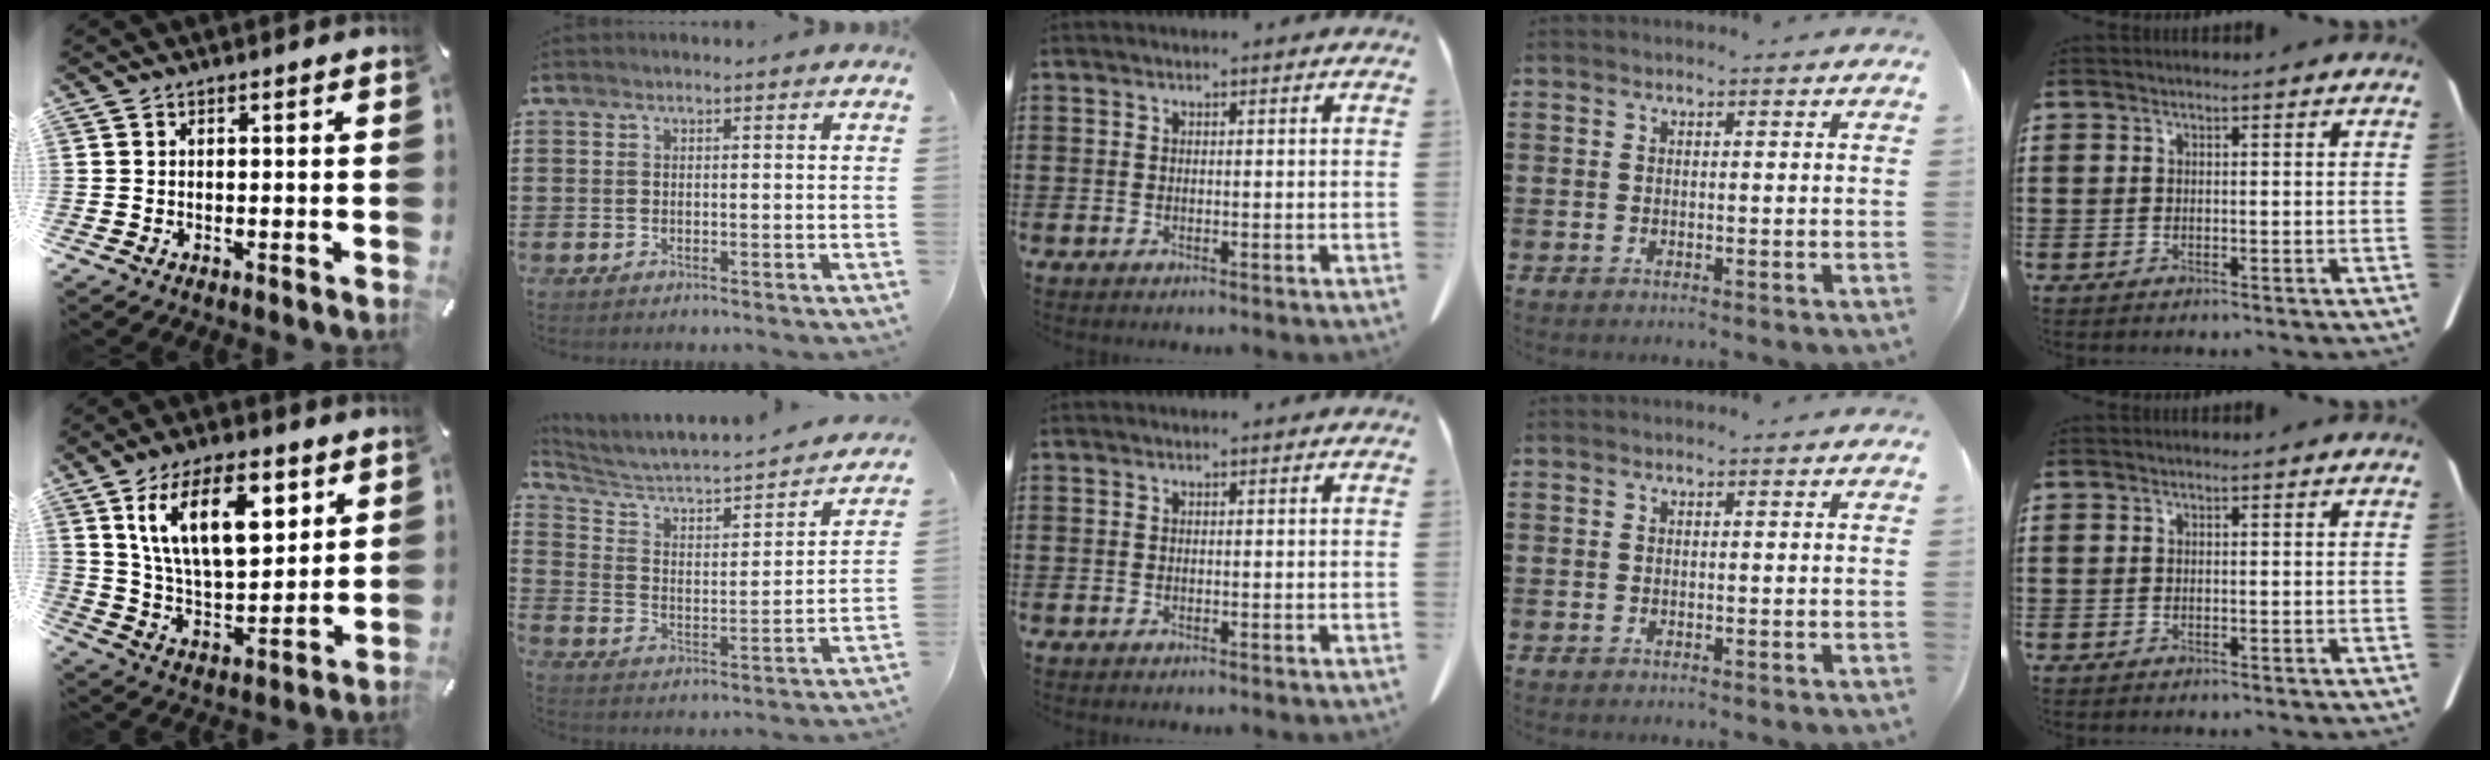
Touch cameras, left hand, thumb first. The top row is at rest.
{"thumb": {"total": 19.0, "force": [9.4, 9.4, 13.6], "torque": [-0.263, -0.020, 0.156]}, "index": {"total": 3.7, "force": [3.0, 1.5, 1.6], "torque": [-0.055, -0.031, 0.037]}}